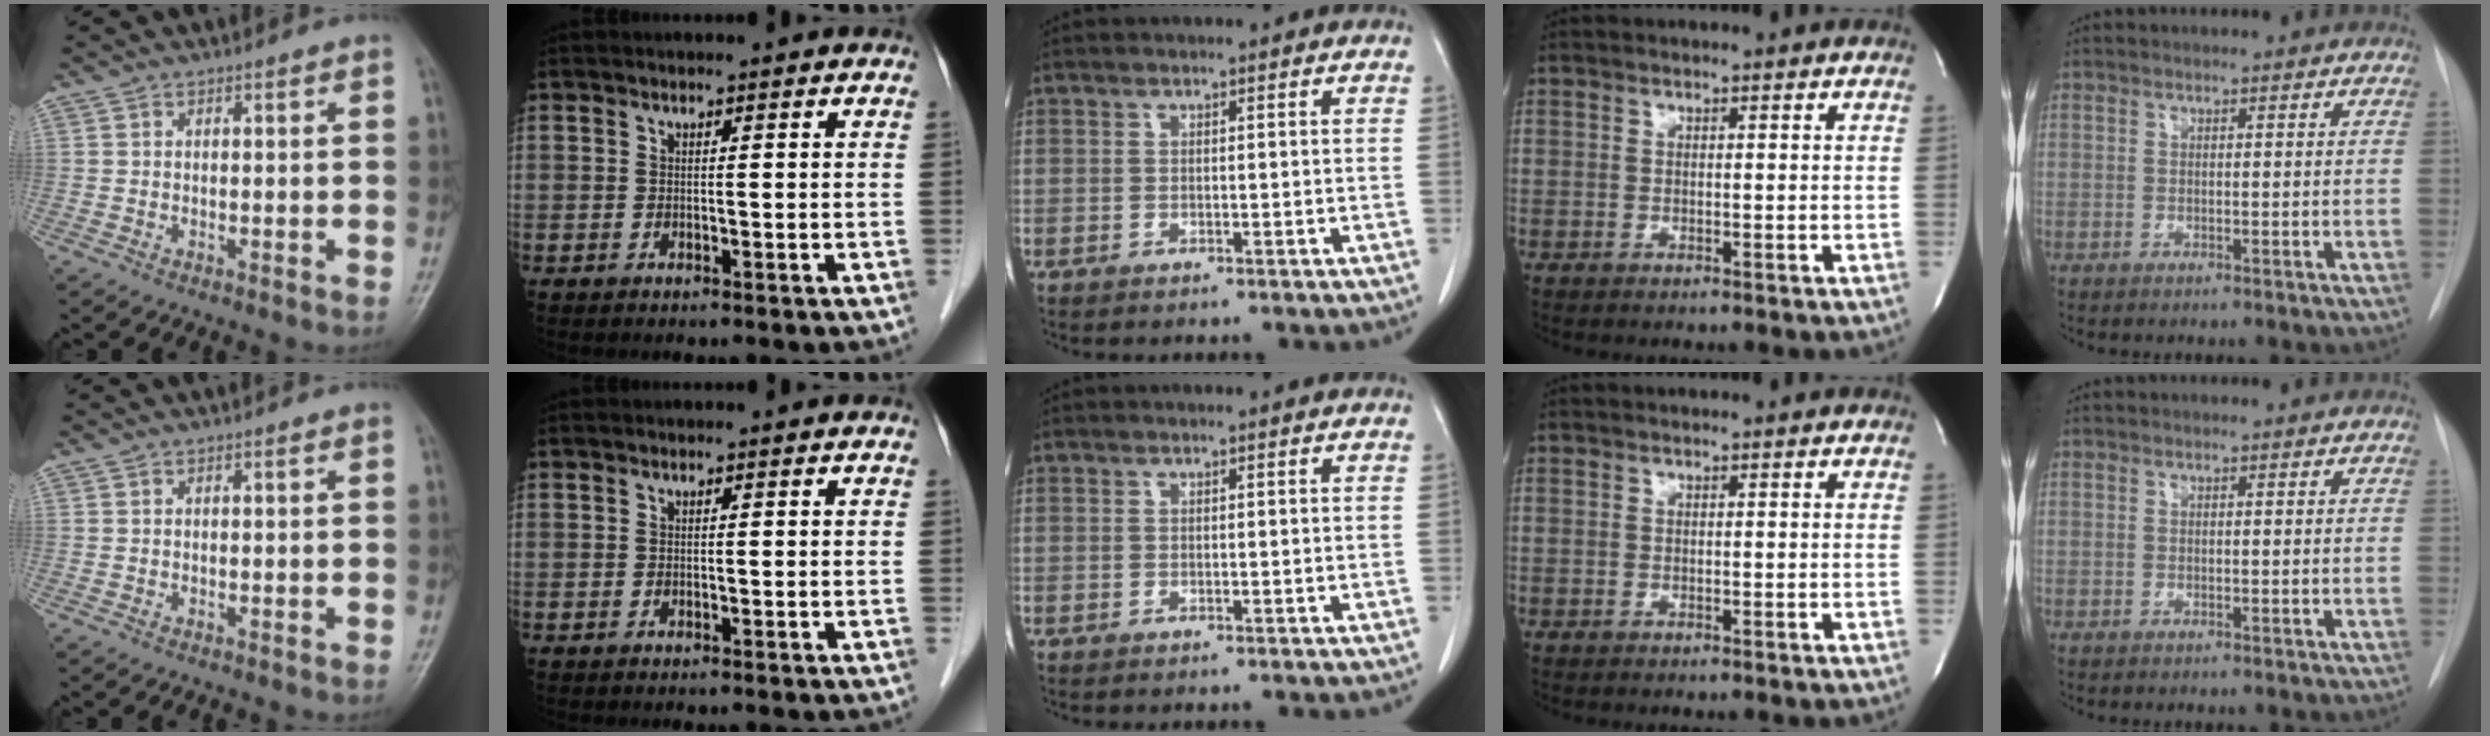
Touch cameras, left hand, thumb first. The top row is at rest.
{}